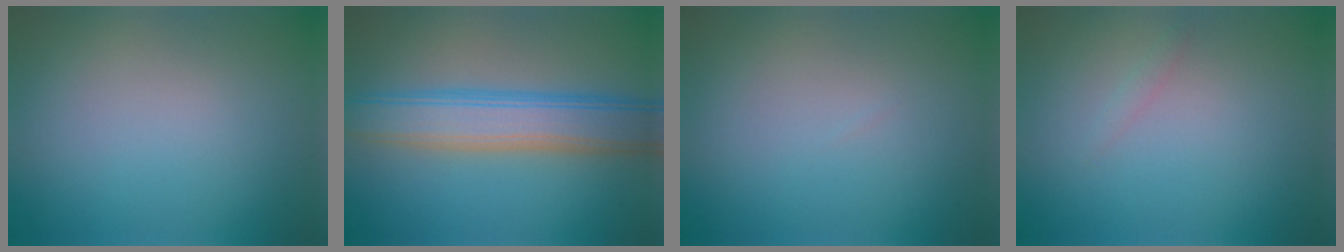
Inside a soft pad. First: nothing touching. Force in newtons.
{"total": 7.0, "press": 7.0, "slide": 0.3}
{"total": 0.0}
{"total": 0.7, "press": 0.7, "slide": 0.0}